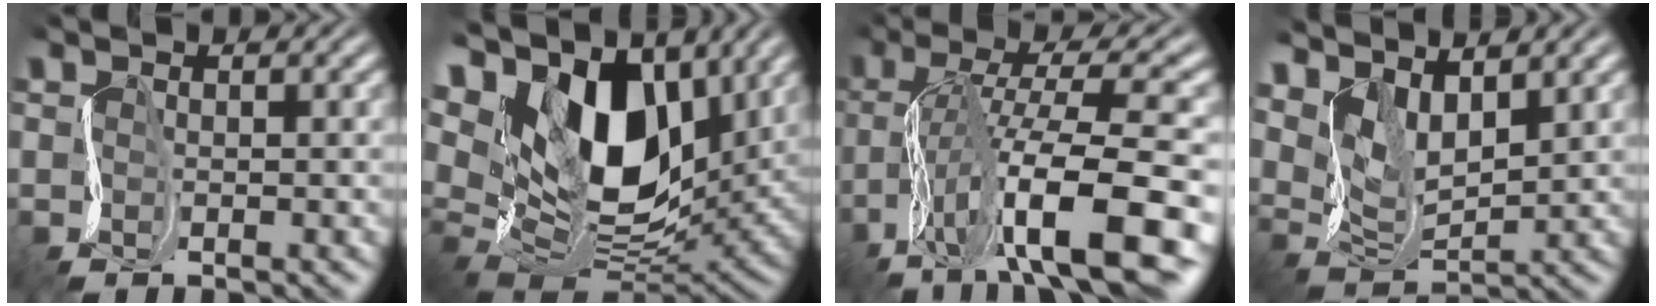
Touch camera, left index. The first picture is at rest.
{"total": 14.7, "force": [7.4, 8.3, 9.6], "torque": [-0.172, 0.022, 0.122]}
{"total": 12.1, "force": [-3.1, 4.0, 11.0], "torque": [-0.201, 0.029, -0.045]}
{"total": 5.0, "force": [3.5, 2.3, 2.8], "torque": [-0.066, -0.001, 0.074]}